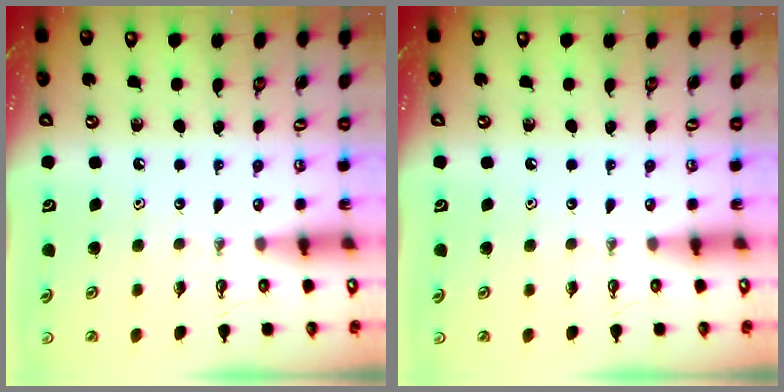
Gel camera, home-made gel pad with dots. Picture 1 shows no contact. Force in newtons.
{"total": 0.0}